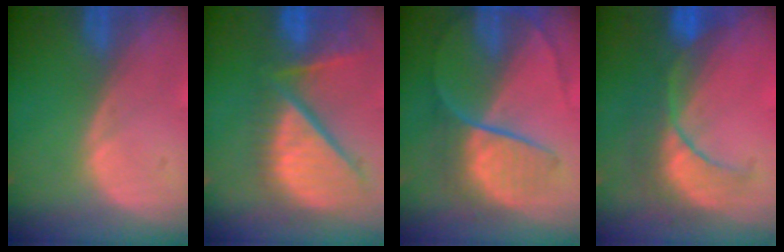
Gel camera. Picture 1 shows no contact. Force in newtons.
{"total": 12.8, "press": 10.8, "slide": 7.0}
{"total": 8.1, "press": 7.3, "slide": 3.5}
{"total": 8.4, "press": 8.2, "slide": 1.9}